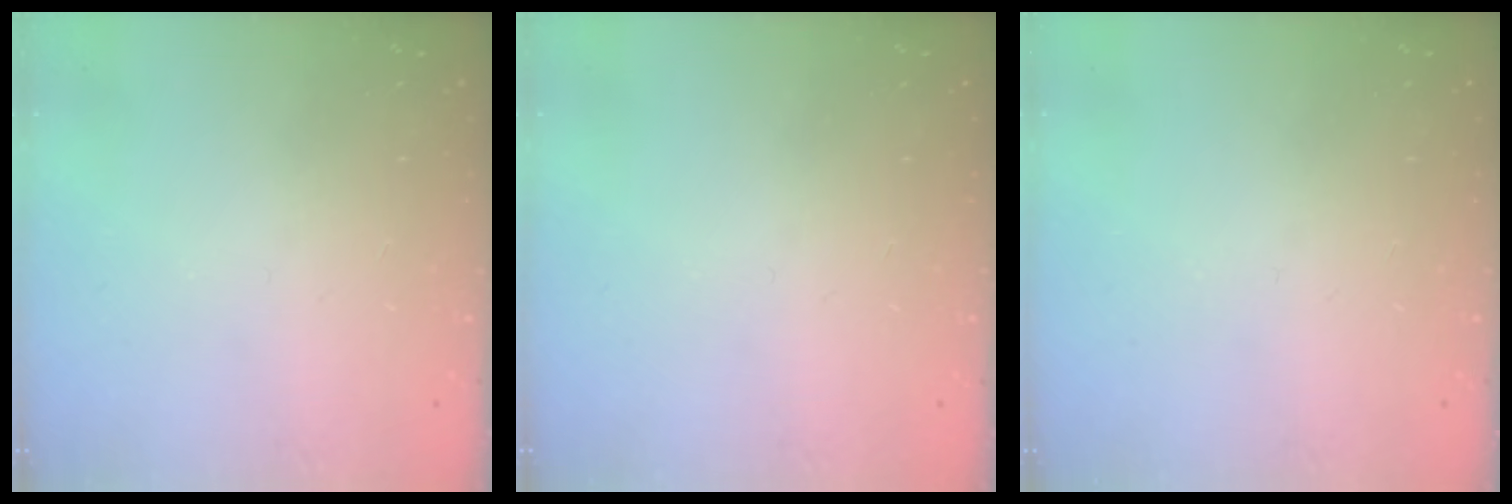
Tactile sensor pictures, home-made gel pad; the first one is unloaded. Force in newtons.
{"total": 0.0}
{"total": 0.0}